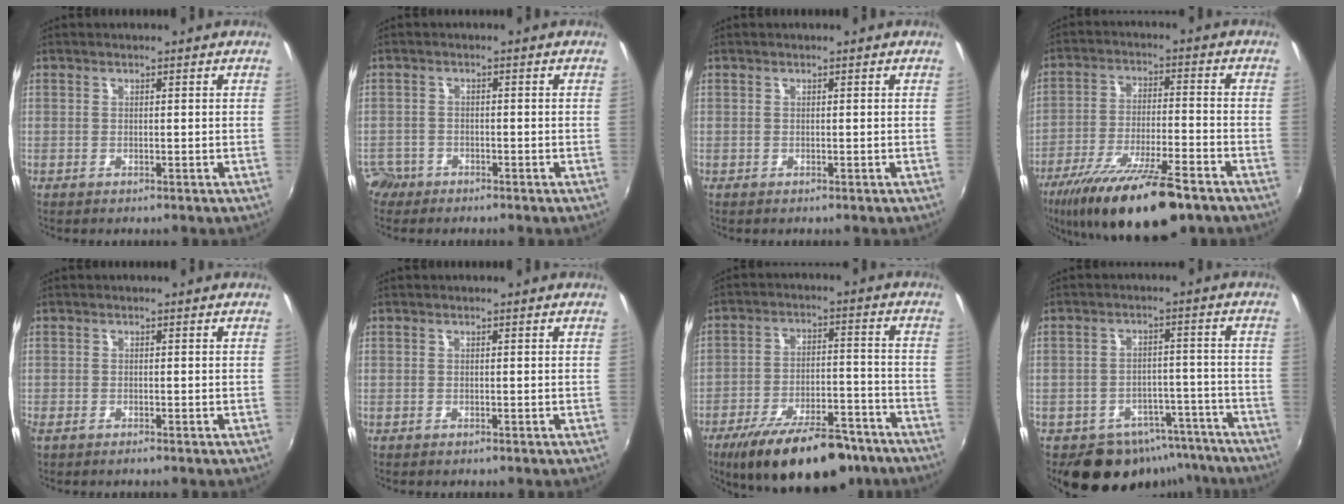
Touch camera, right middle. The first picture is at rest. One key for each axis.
{"total": 4.7, "fx": -3.2, "fy": 3.3, "fz": 0.7, "tx": -0.032, "ty": 0.001, "tz": -0.063}
{"total": 0.0}
{"total": 19.1, "fx": -13.9, "fy": 4.2, "fz": 12.3, "tx": -0.234, "ty": -0.041, "tz": -0.230}
{"total": 1.2, "fx": -0.9, "fy": 0.4, "fz": 0.6, "tx": -0.013, "ty": -0.005, "tz": -0.019}
{"total": 0.0}
{"total": 20.5, "fx": -15.2, "fy": 7.2, "fz": 11.6, "tx": -0.202, "ty": -0.019, "tz": -0.220}
{"total": 13.1, "fx": -9.8, "fy": 7.7, "fz": 3.9, "tx": -0.077, "ty": 0.025, "tz": -0.108}